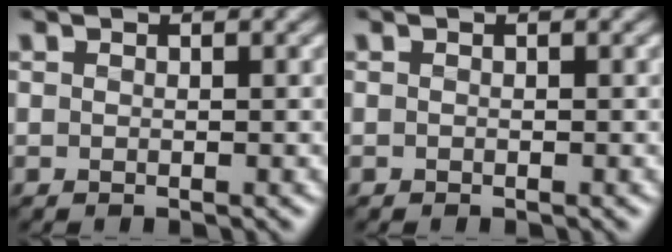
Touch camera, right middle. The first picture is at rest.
{"total": 0.0}